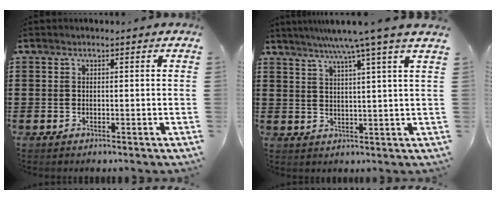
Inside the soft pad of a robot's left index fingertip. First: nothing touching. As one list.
[{"total": 6.9, "force": [5.1, -1.4, 4.5], "torque": [-0.099, -0.015, 0.082]}]